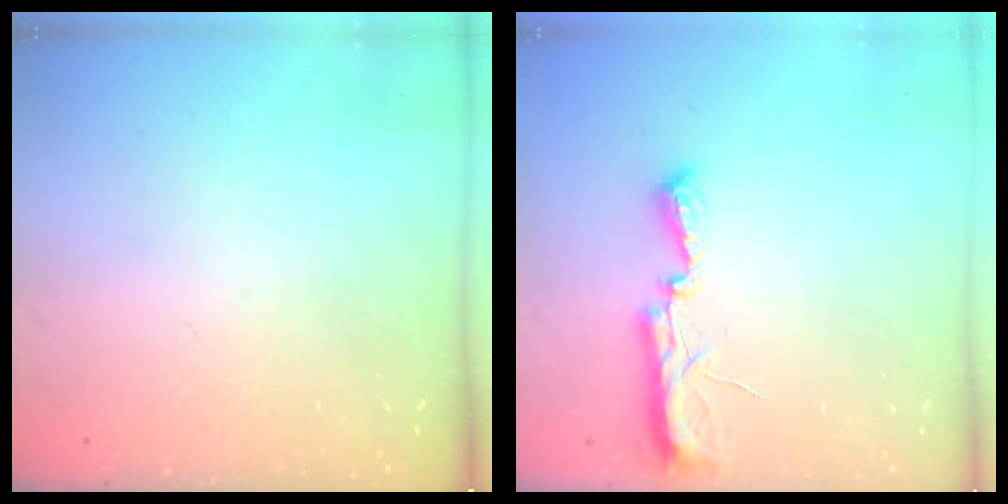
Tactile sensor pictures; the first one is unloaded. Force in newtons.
{"total": 9.4, "press": 8.3, "slide": 4.5}